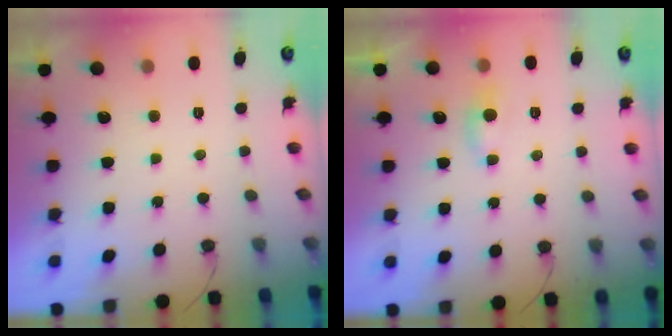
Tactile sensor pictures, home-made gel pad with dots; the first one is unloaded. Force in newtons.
{"total": 4.5, "press": 4.4, "slide": 0.5}